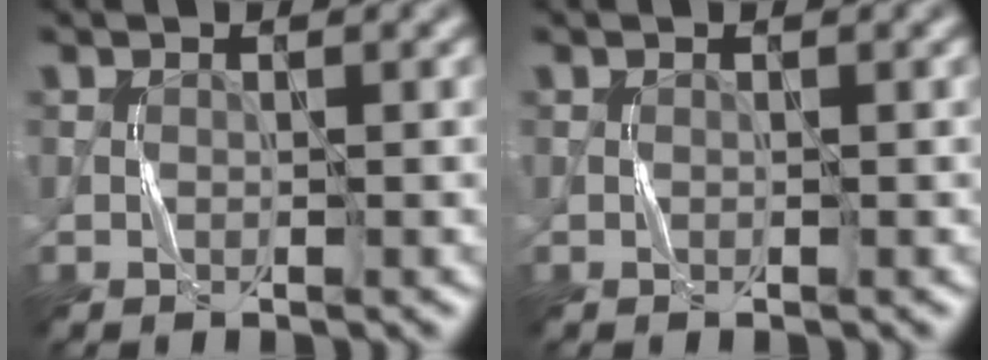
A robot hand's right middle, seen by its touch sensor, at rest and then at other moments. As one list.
[{"total": 0.0}]